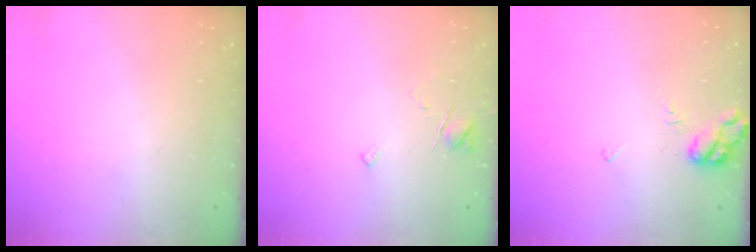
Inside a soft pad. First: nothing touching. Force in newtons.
{"total": 3.6, "press": 3.6, "slide": 0.3}
{"total": 5.2, "press": 5.1, "slide": 0.6}